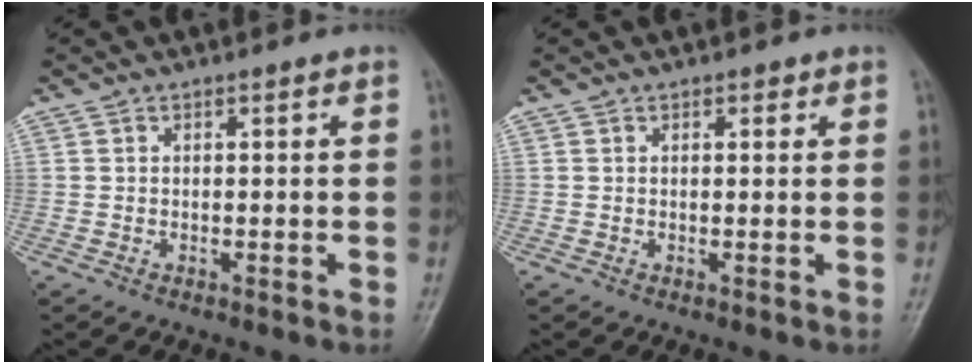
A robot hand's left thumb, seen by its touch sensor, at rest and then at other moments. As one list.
[{"total": 1.2, "force": [0.7, 0.7, 0.6], "torque": [0.002, -0.001, 0.006]}]